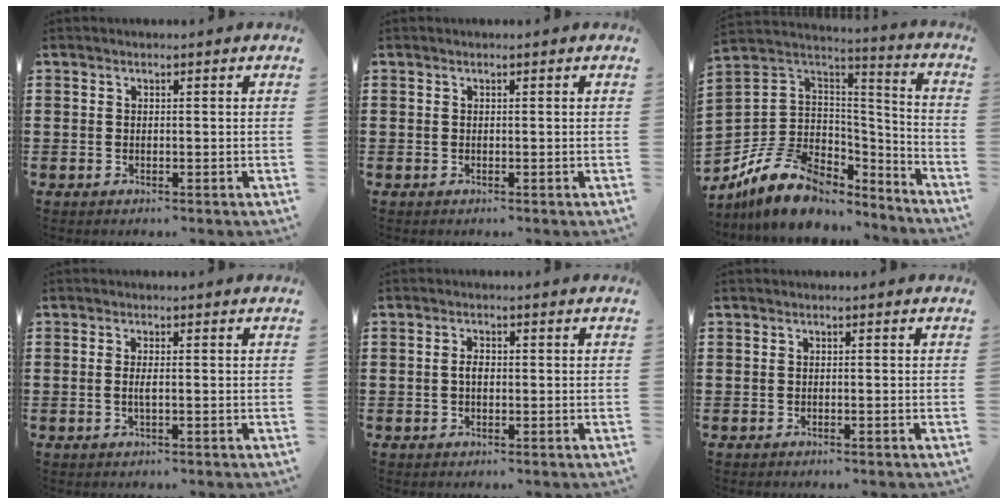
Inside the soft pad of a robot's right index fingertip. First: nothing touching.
{"total": 0.0}
{"total": 13.2, "force": [-6.5, 9.4, 6.4], "torque": [-0.160, 0.025, -0.115]}
{"total": 1.7, "force": [-0.2, 0.3, 1.6], "torque": [-0.039, -0.003, -0.007]}
{"total": 1.8, "force": [-0.1, 1.0, 1.6], "torque": [-0.030, 0.004, -0.004]}
{"total": 0.0}